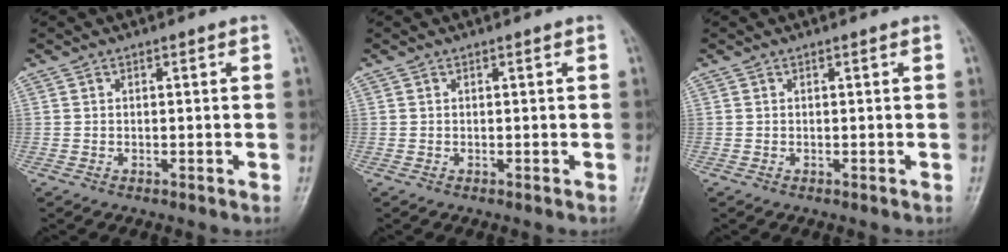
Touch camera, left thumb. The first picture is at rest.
{"total": 0.0}
{"total": 0.0}